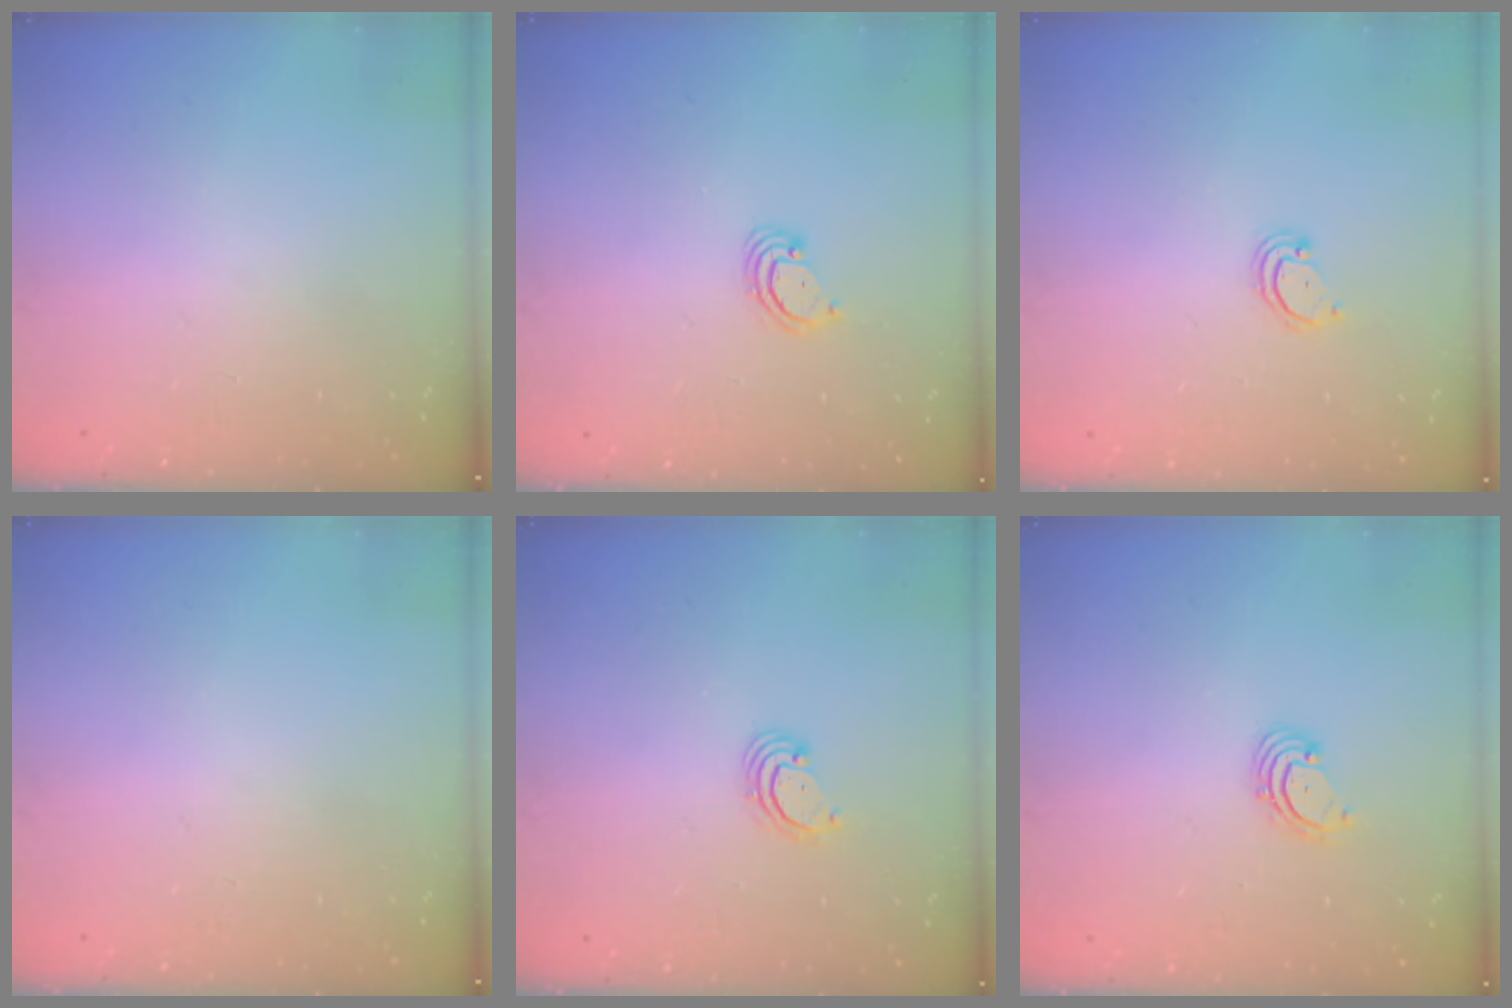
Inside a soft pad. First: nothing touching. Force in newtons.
{"total": 2.8, "press": 2.8, "slide": 0.3}
{"total": 2.4, "press": 2.4, "slide": 0.2}
{"total": 0.0}
{"total": 2.7, "press": 2.7, "slide": 0.3}
{"total": 1.8, "press": 1.7, "slide": 0.6}